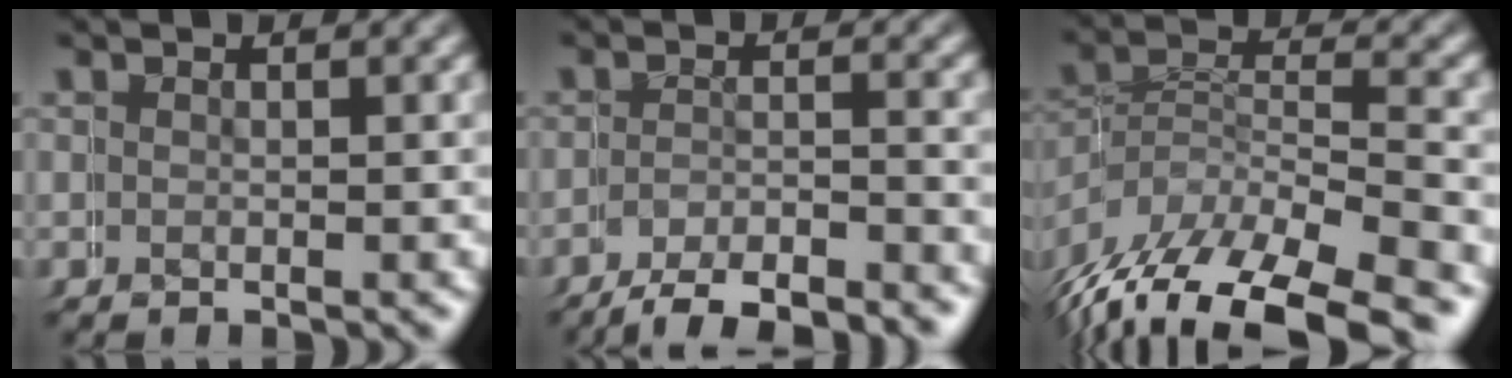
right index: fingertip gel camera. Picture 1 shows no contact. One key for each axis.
{"total": 7.2, "fx": -6.7, "fy": 2.2, "fz": 1.2, "tx": -0.022, "ty": -0.023, "tz": -0.099}
{"total": 7.9, "fx": -5.2, "fy": 4.4, "fz": 4.0, "tx": -0.103, "ty": -0.028, "tz": -0.068}